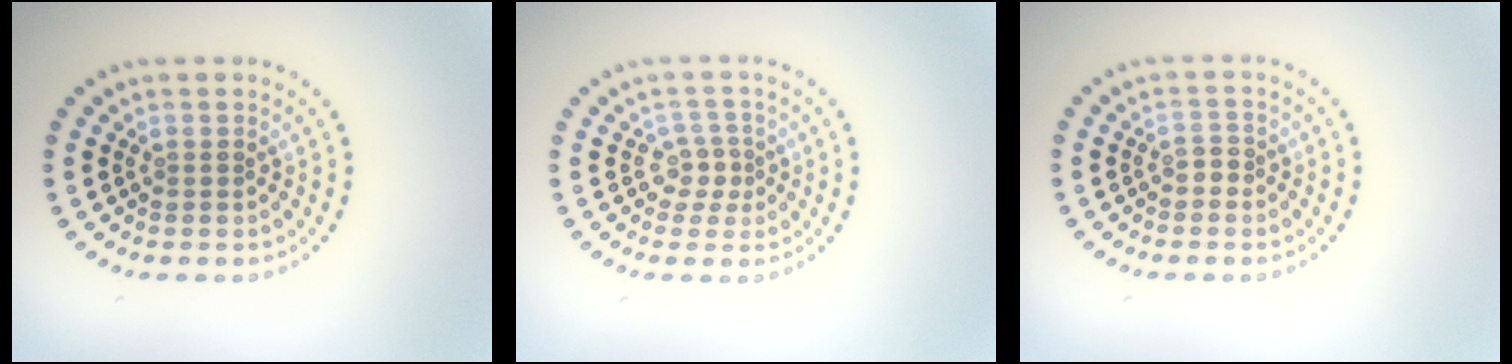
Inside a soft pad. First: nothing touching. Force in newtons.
{"total": 2.0, "press": 1.5, "slide": 1.3}
{"total": 1.0, "press": 0.9, "slide": 0.4}